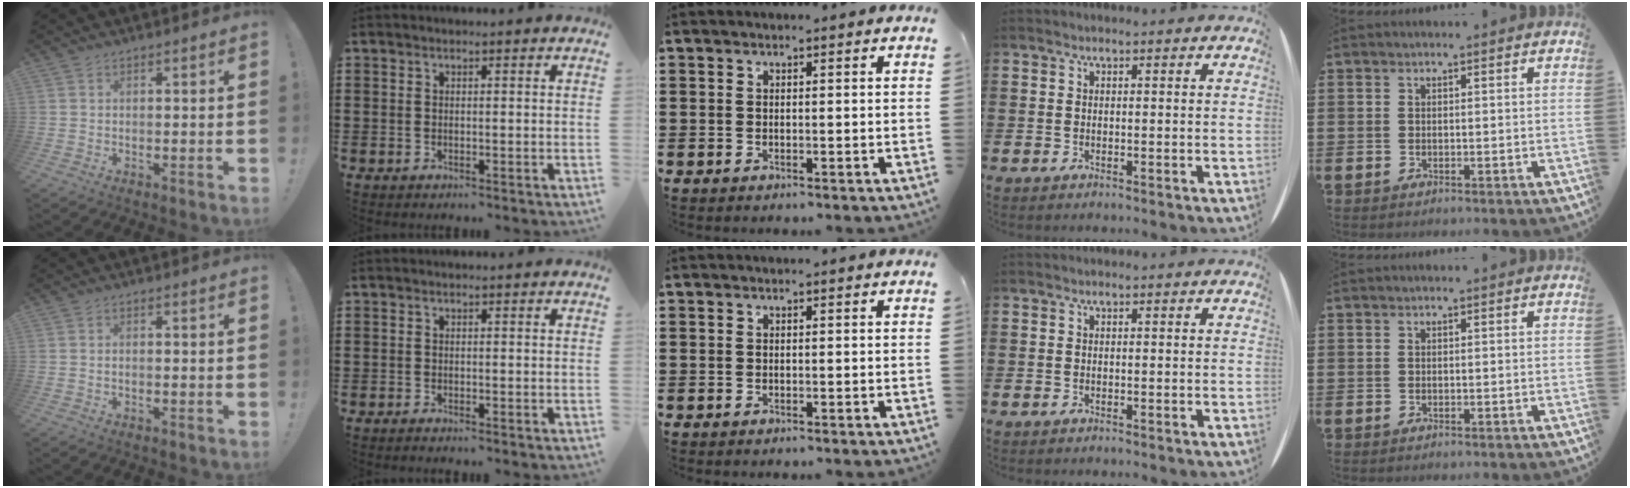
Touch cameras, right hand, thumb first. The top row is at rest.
{"thumb": {"total": 0.6, "force": [-0.4, 0.2, 0.4], "torque": [-0.014, 0.004, -0.005]}, "index": {"total": 0.7, "force": [-0.7, 0.0, 0.1], "torque": [-0.003, 0.000, -0.014]}}